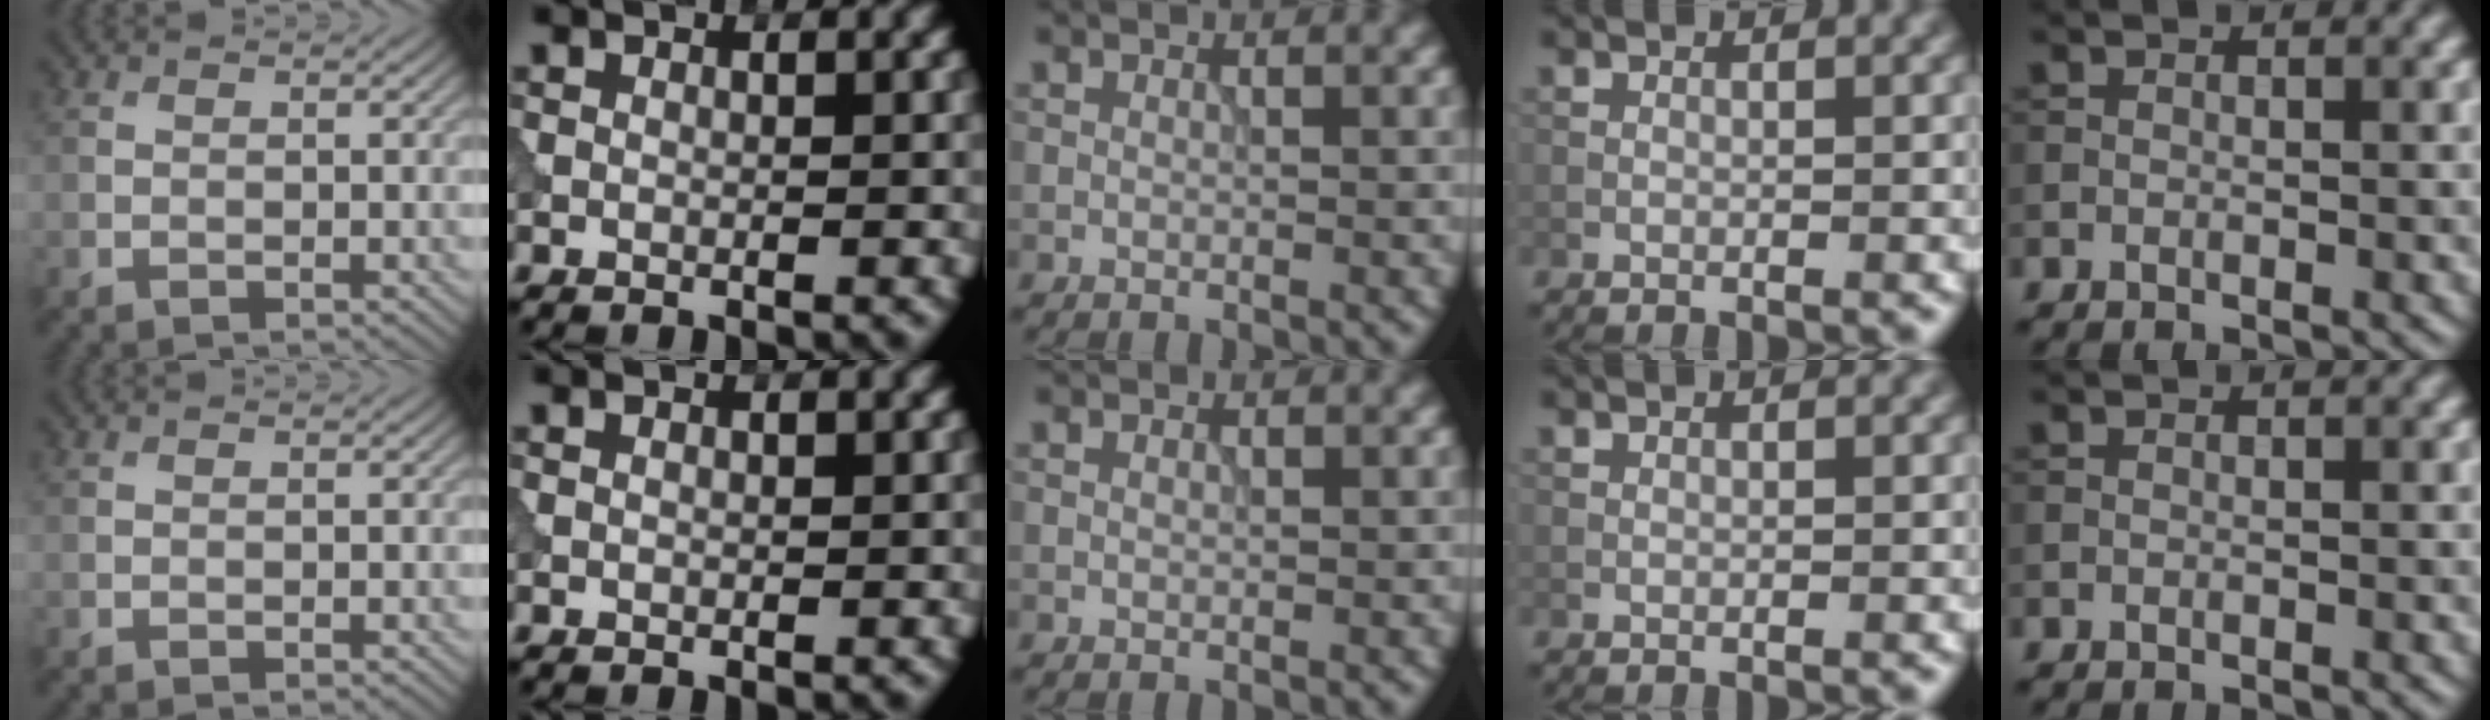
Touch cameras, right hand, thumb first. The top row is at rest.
{}